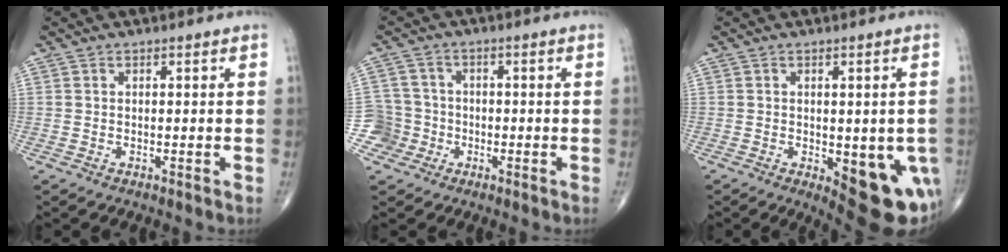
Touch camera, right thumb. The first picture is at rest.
{"total": 5.6, "force": [-2.3, 5.1, -0.4], "torque": [0.036, 0.022, -0.046]}
{"total": 13.7, "force": [-4.3, 5.9, 11.6], "torque": [-0.104, -0.003, -0.038]}